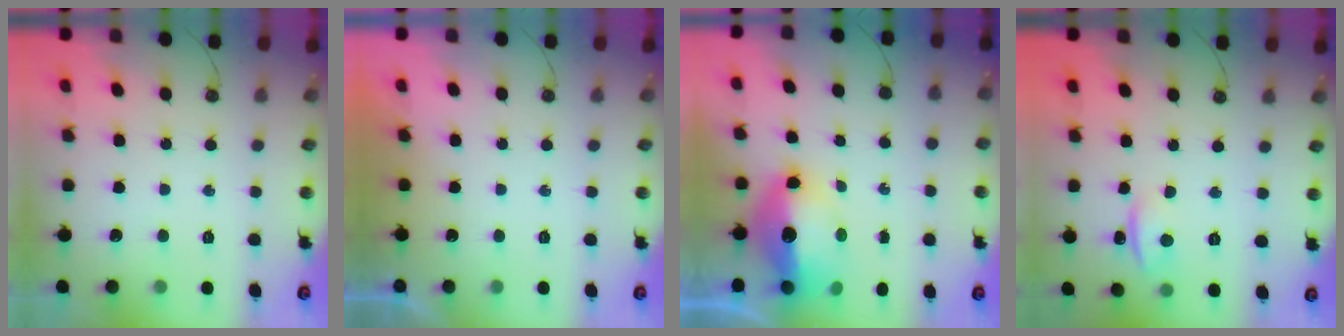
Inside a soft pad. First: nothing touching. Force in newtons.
{"total": 0.0}
{"total": 14.5, "press": 13.9, "slide": 4.0}
{"total": 1.5, "press": 1.3, "slide": 0.7}